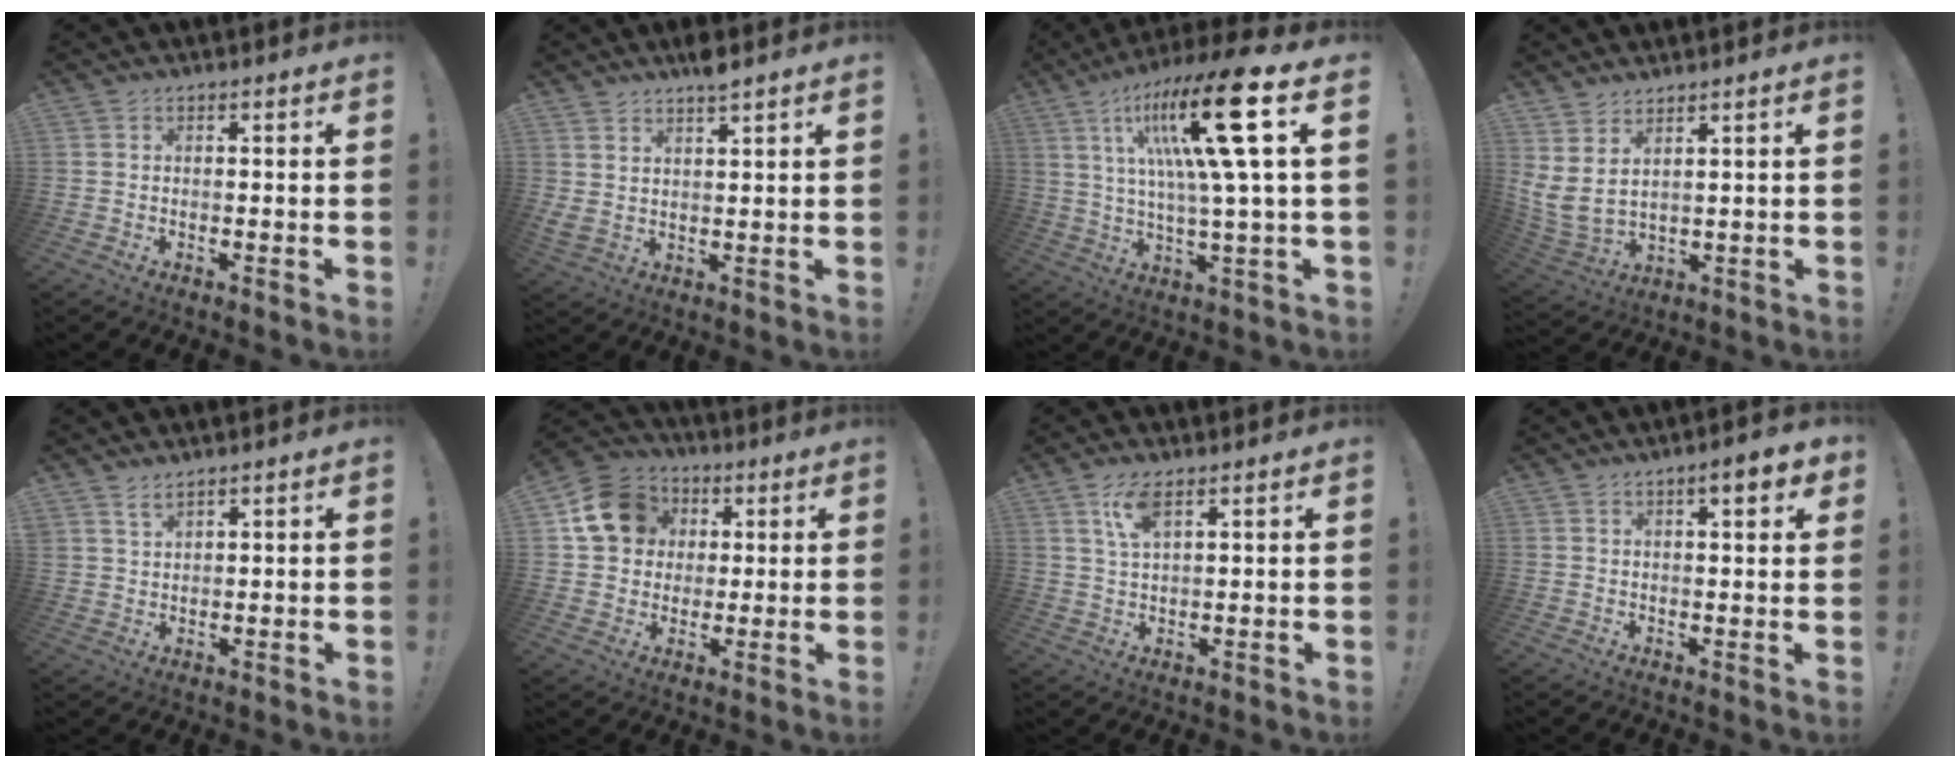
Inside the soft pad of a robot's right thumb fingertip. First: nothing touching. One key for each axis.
{"total": 4.8, "fx": 4.1, "fy": 0.6, "fz": 2.4, "tx": -0.039, "ty": -0.024, "tz": 0.072}
{"total": 21.0, "fx": 6.7, "fy": 2.0, "fz": 19.8, "tx": -0.352, "ty": -0.032, "tz": 0.085}
{"total": 5.4, "fx": 3.5, "fy": 1.4, "fz": 3.9, "tx": -0.079, "ty": -0.041, "tz": 0.067}
{"total": 2.9, "fx": 2.5, "fy": 0.8, "fz": 1.2, "tx": -0.015, "ty": -0.020, "tz": 0.046}
{"total": 14.9, "fx": 4.2, "fy": 12.6, "fz": 6.7, "tx": -0.088, "ty": -0.001, "tz": 0.088}
{"total": 6.2, "fx": 3.4, "fy": 2.1, "fz": 4.8, "tx": -0.087, "ty": -0.006, "tz": 0.058}
{"total": 5.6, "fx": 2.8, "fy": 1.3, "fz": 4.7, "tx": -0.052, "ty": -0.014, "tz": 0.038}